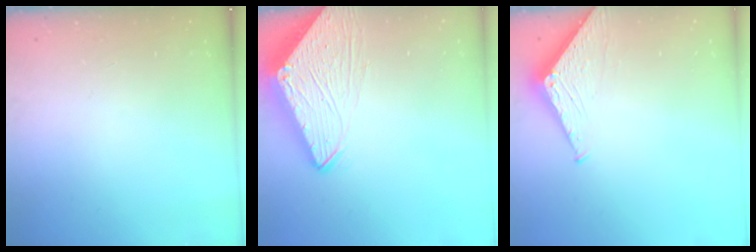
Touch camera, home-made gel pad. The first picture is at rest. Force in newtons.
{"total": 8.0, "press": 8.0, "slide": 0.7}
{"total": 3.5, "press": 3.4, "slide": 0.3}